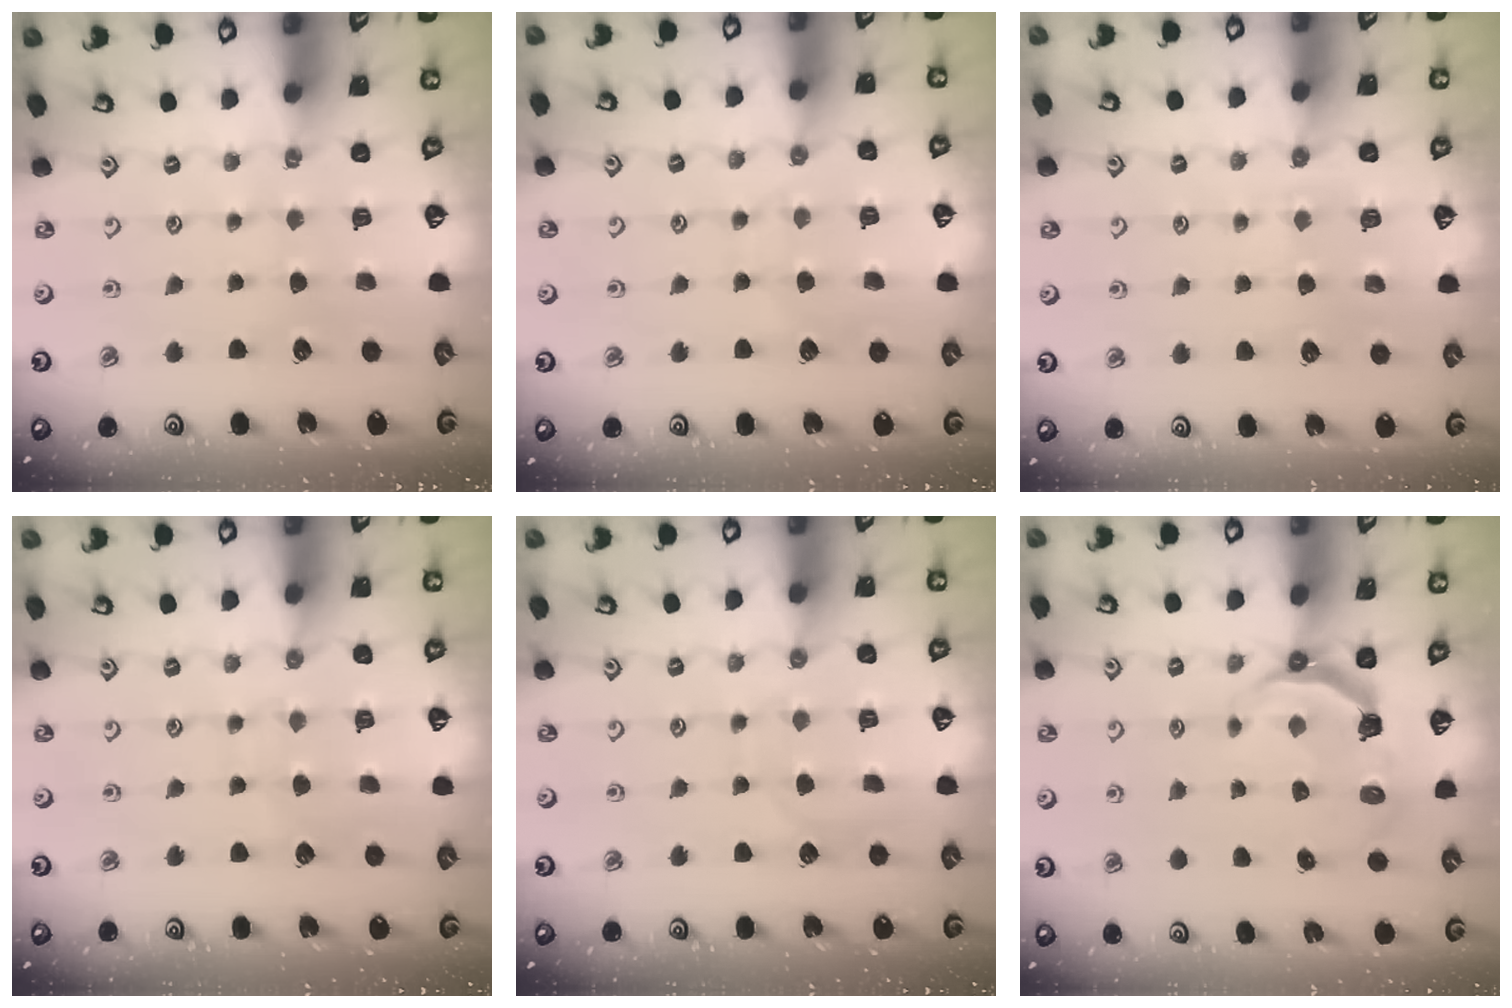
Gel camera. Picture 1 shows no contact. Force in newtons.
{"total": 5.2, "press": 5.1, "slide": 0.7}
{"total": 5.1, "press": 5.1, "slide": 0.9}
{"total": 6.3, "press": 6.2, "slide": 0.5}
{"total": 5.8, "press": 5.8, "slide": 0.6}
{"total": 5.4, "press": 3.7, "slide": 3.9}